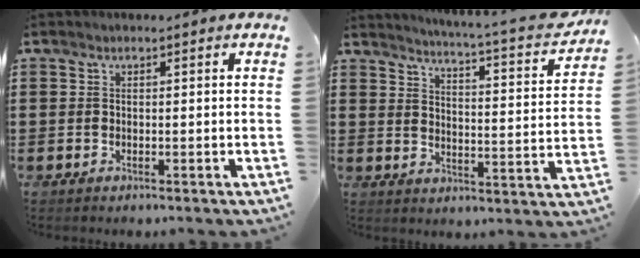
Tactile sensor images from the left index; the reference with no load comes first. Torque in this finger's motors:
{"motor_torque": [0.80, 0.79, 0.23, 0.06]}